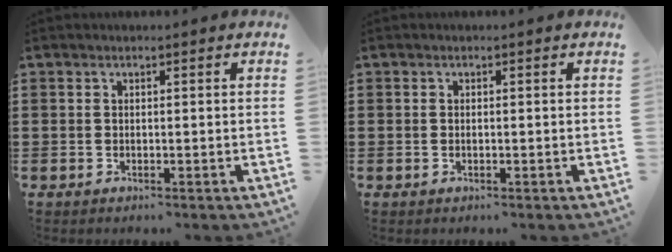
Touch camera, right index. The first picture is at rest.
{"total": 0.0}